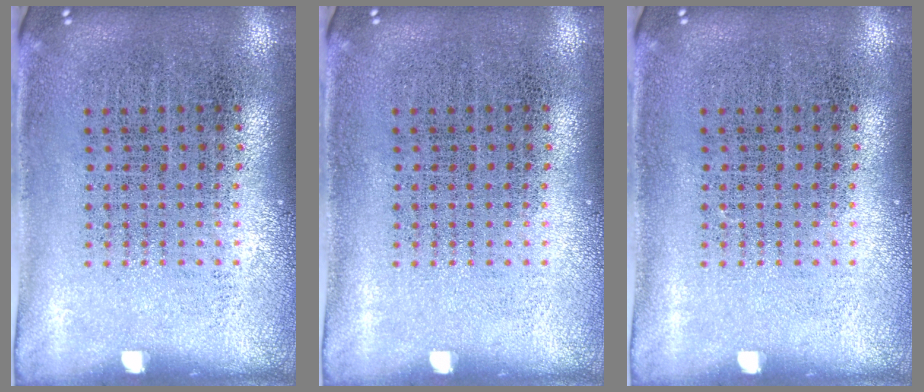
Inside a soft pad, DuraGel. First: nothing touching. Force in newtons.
{"total": 0.0}
{"total": 0.0}